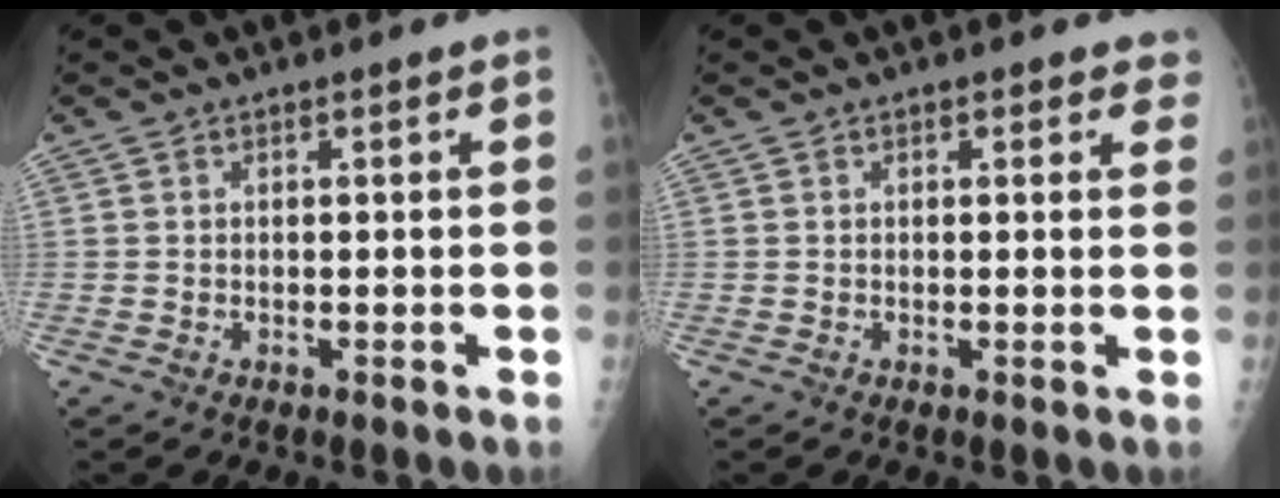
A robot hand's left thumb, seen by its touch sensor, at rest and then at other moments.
{"total": 2.7, "force": [1.8, 1.4, 1.4], "torque": [0.014, -0.002, 0.015]}